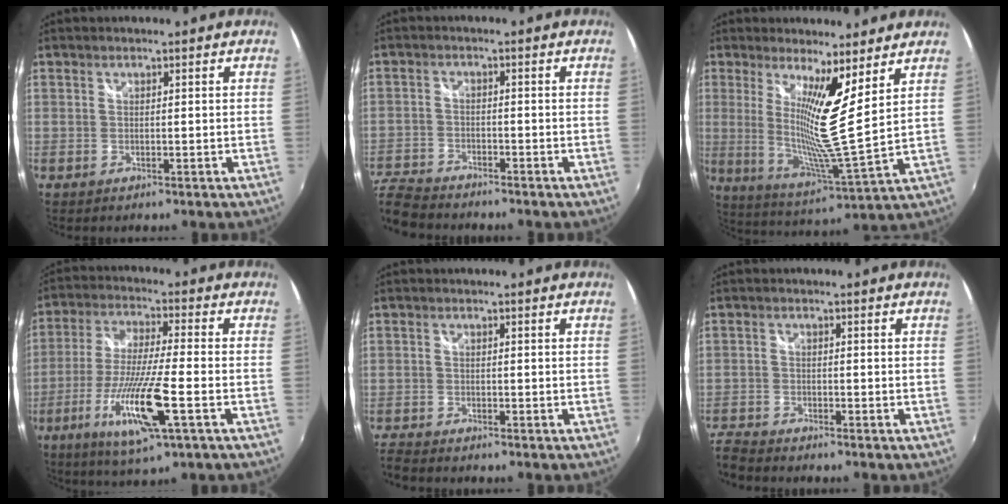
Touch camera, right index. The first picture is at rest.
{"total": 10.1, "force": [-9.1, 3.2, 3.1], "torque": [-0.101, -0.016, -0.173]}
{"total": 11.6, "force": [5.4, -0.7, 10.3], "torque": [-0.172, -0.023, 0.094]}
{"total": 14.8, "force": [-5.9, 1.4, 13.5], "torque": [-0.275, -0.026, -0.109]}
{"total": 4.1, "force": [-4.0, 0.6, 0.8], "torque": [-0.031, -0.021, -0.080]}
{"total": 6.2, "force": [-6.0, 0.9, 1.1], "torque": [-0.049, -0.019, -0.123]}